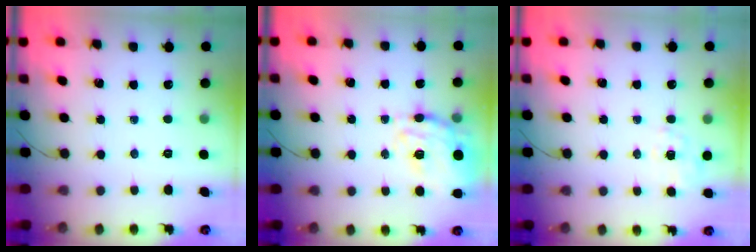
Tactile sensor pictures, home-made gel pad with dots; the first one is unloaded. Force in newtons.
{"total": 18.9, "press": 18.7, "slide": 2.9}
{"total": 2.5, "press": 1.9, "slide": 1.6}